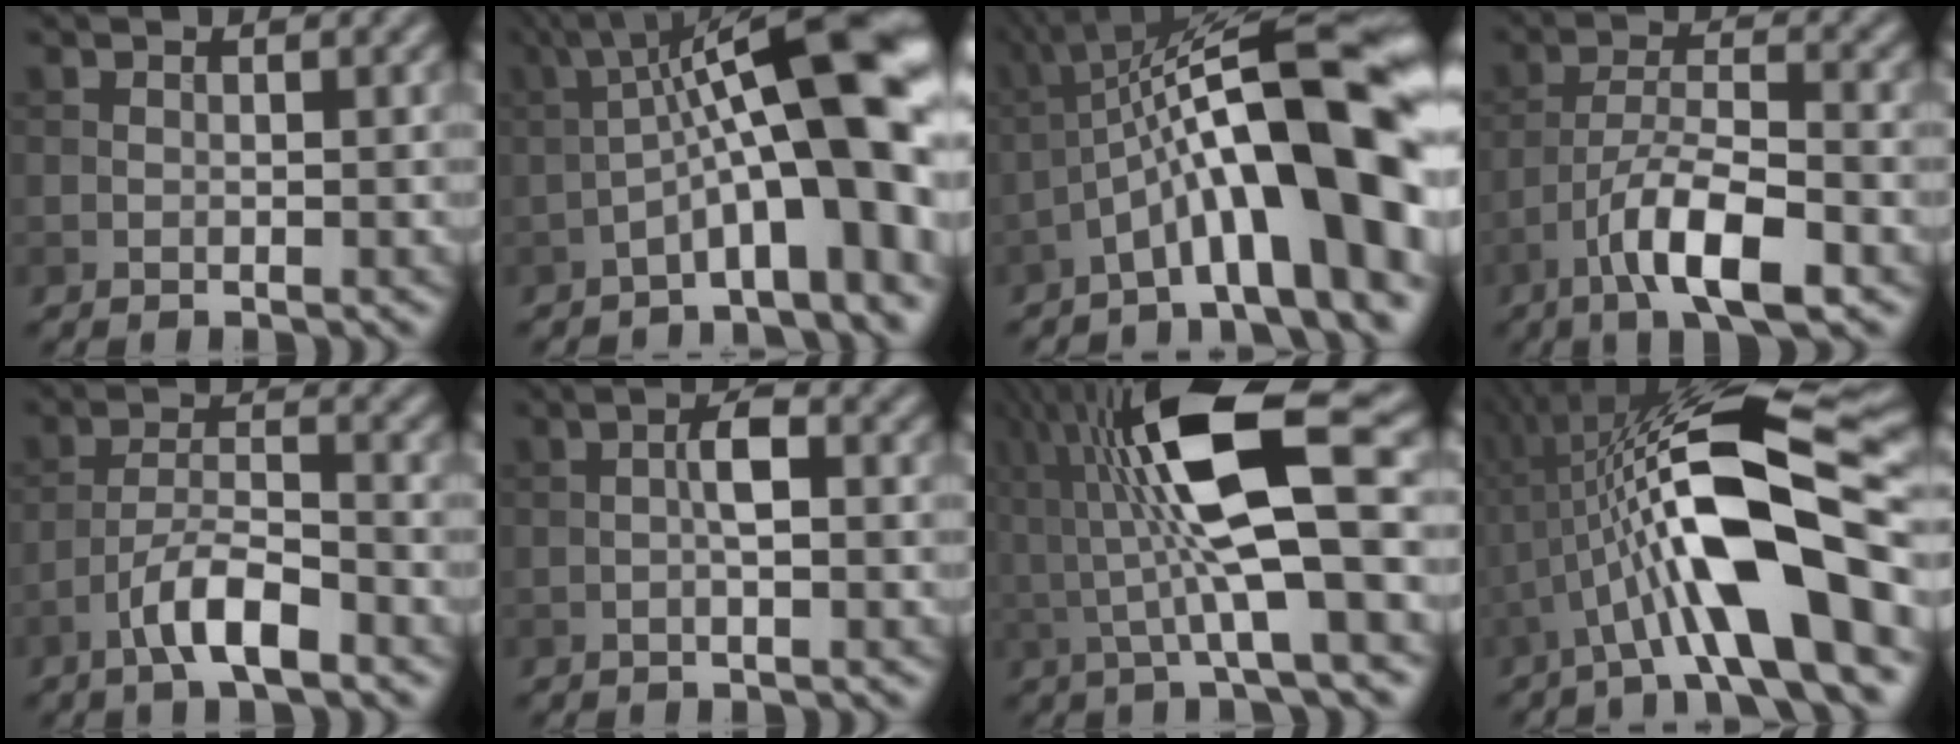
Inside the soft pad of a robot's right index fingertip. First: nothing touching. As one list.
[{"total": 13.6, "force": [-1.8, 2.6, 13.3], "torque": [-0.197, 0.039, -0.022]}, {"total": 15.1, "force": [-3.1, 3.1, 14.4], "torque": [-0.216, 0.035, -0.047]}, {"total": 7.7, "force": [-4.2, 2.2, 6.1], "torque": [-0.106, 0.007, -0.078]}, {"total": 5.2, "force": [-3.1, 1.4, 3.9], "torque": [-0.072, 0.008, -0.061]}, {"total": 2.6, "force": [-0.3, 0.6, 2.5], "torque": [-0.047, 0.006, -0.008]}, {"total": 13.2, "force": [1.9, 3.3, 12.6], "torque": [-0.231, 0.014, 0.030]}, {"total": 12.9, "force": [-1.6, 3.0, 12.4], "torque": [-0.212, 0.025, -0.035]}]